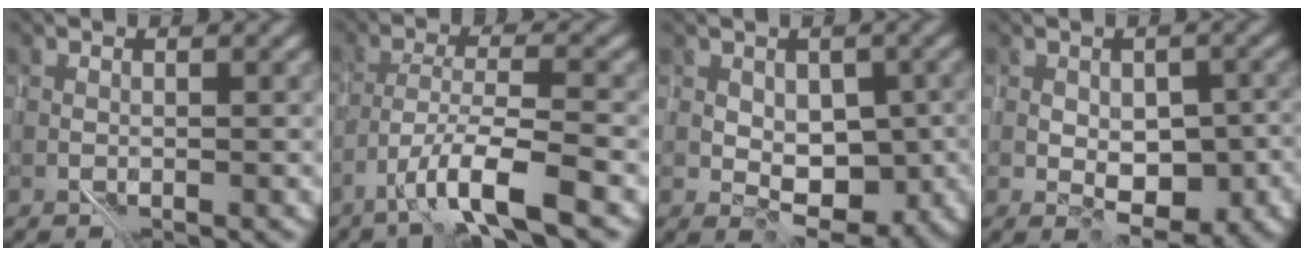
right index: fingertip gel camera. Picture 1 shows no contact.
{"total": 5.2, "force": [-3.4, 0.1, 3.9], "torque": [-0.063, 0.009, -0.067]}
{"total": 4.4, "force": [0.4, 2.7, 3.4], "torque": [-0.040, -0.001, 0.009]}
{"total": 4.9, "force": [-0.6, 2.6, 4.1], "torque": [-0.053, -0.002, -0.006]}